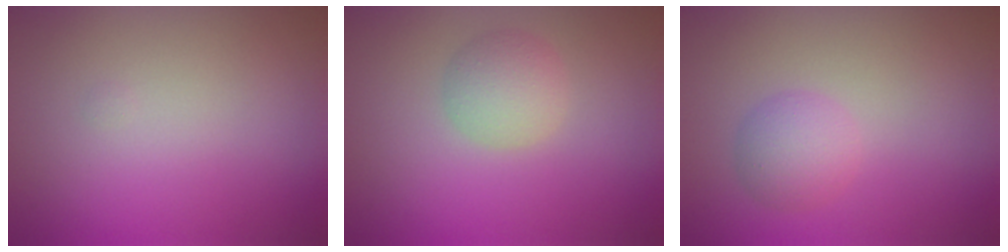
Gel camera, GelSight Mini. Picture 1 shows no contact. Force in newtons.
{"total": 2.6, "press": 2.6, "slide": 0.1}
{"total": 2.4, "press": 2.4, "slide": 0.1}